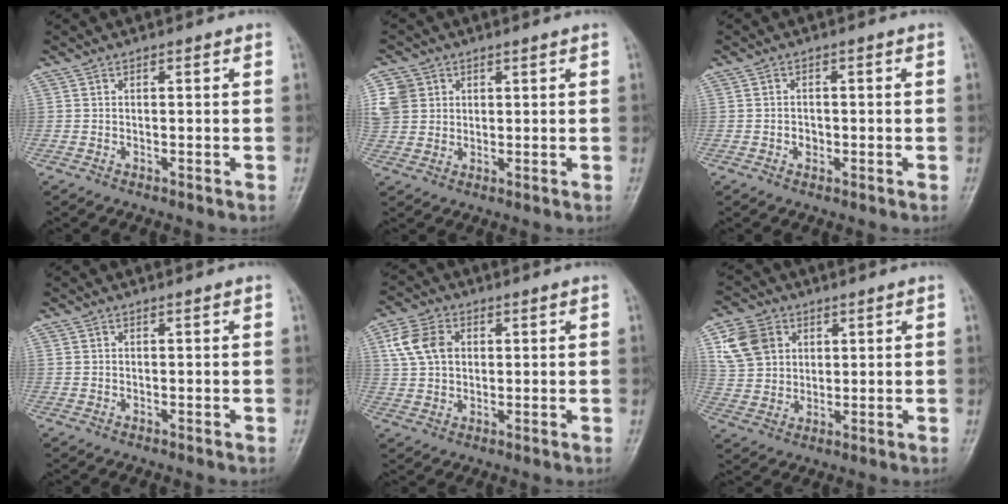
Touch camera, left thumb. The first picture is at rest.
{"total": 7.8, "force": [2.6, 6.8, 2.9], "torque": [-0.054, 0.008, 0.054]}
{"total": 1.7, "force": [-0.5, 1.5, 0.7], "torque": [-0.001, 0.008, -0.010]}
{"total": 0.0}
{"total": 7.8, "force": [2.3, 5.6, 4.9], "torque": [-0.085, 0.005, 0.042]}
{"total": 9.4, "force": [3.7, 7.5, 4.4], "torque": [-0.065, -0.006, 0.074]}